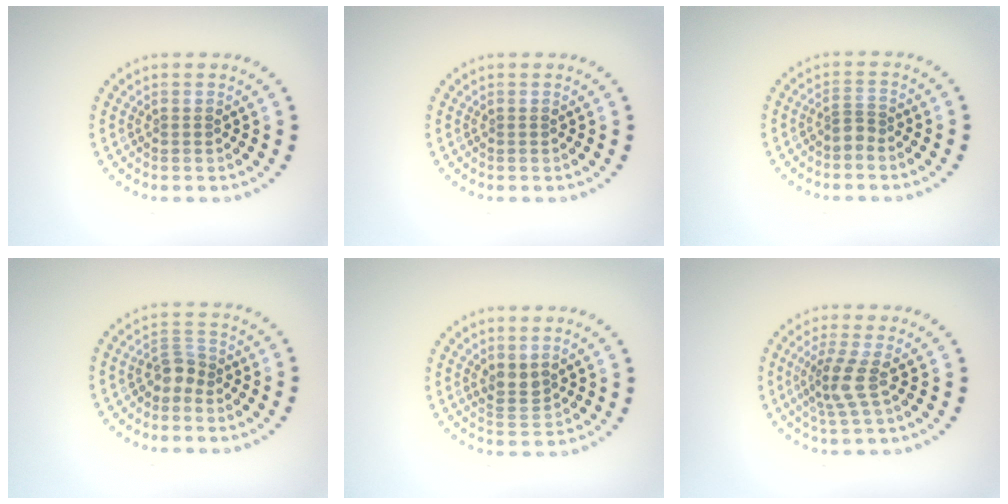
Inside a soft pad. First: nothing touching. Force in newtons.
{"total": 0.0}
{"total": 1.2, "press": 0.8, "slide": 0.9}
{"total": 2.1, "press": 1.6, "slide": 1.3}
{"total": 1.8, "press": 1.5, "slide": 1.0}
{"total": 2.8, "press": 2.1, "slide": 1.8}